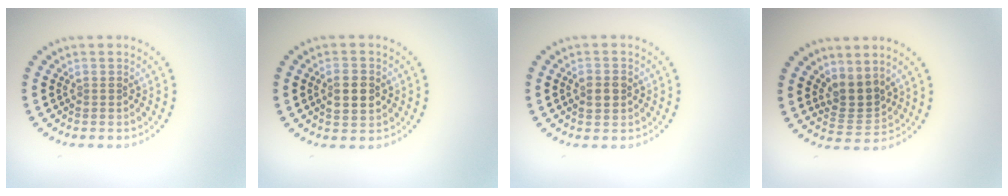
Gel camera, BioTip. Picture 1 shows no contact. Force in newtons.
{"total": 2.8, "press": 2.8, "slide": 0.2}
{"total": 2.3, "press": 2.3, "slide": 0.1}
{"total": 2.8, "press": 2.1, "slide": 1.8}